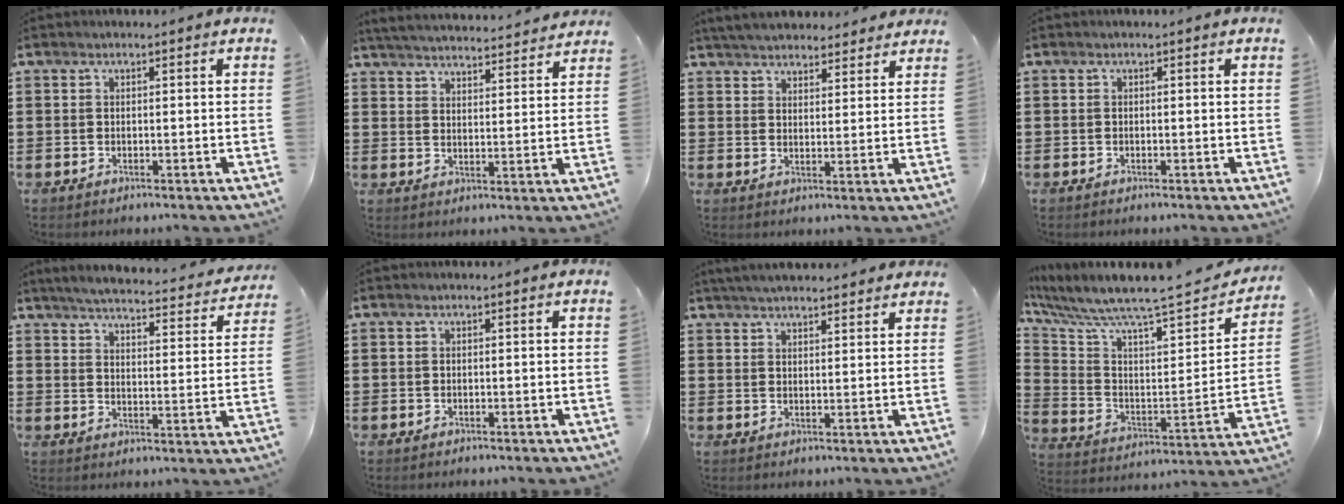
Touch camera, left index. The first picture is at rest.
{"total": 4.5, "force": [4.5, -0.3, 0.6], "torque": [-0.031, -0.031, 0.076]}
{"total": 4.6, "force": [4.5, 0.8, 0.7], "torque": [-0.030, -0.013, 0.083]}
{"total": 0.0}
{"total": 4.3, "force": [4.0, -0.2, 1.4], "torque": [-0.049, -0.034, 0.064]}
{"total": 0.0}
{"total": 3.5, "force": [3.4, 0.1, 0.7], "torque": [-0.024, -0.007, 0.063]}
{"total": 6.9, "force": [6.0, 0.6, 3.4], "torque": [-0.100, -0.062, 0.094]}